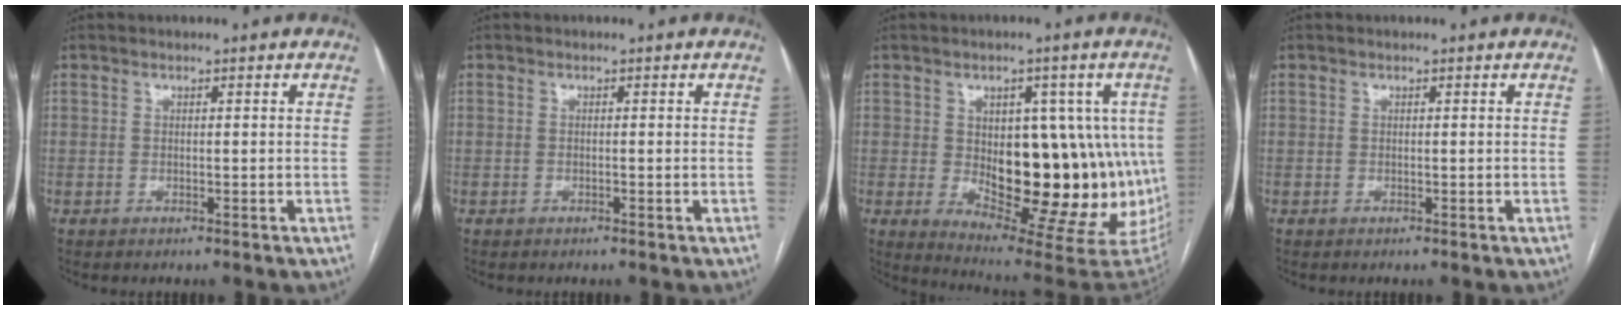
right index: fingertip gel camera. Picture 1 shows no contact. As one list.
[{"total": 0.0}, {"total": 19.9, "force": [-1.1, 9.1, 17.7], "torque": [-0.193, 0.008, 0.012]}, {"total": 0.0}]